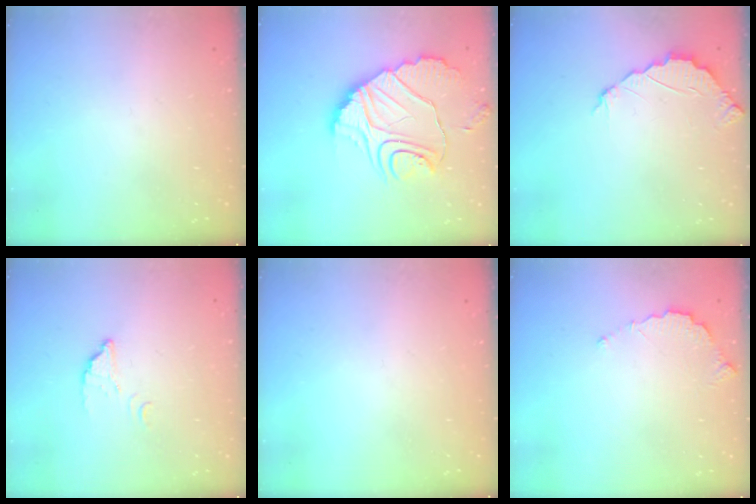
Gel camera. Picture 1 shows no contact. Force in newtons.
{"total": 13.2, "press": 13.2, "slide": 1.1}
{"total": 2.2, "press": 2.2, "slide": 0.2}
{"total": 3.1, "press": 3.1, "slide": 0.2}
{"total": 0.0}
{"total": 5.7, "press": 5.7, "slide": 0.2}